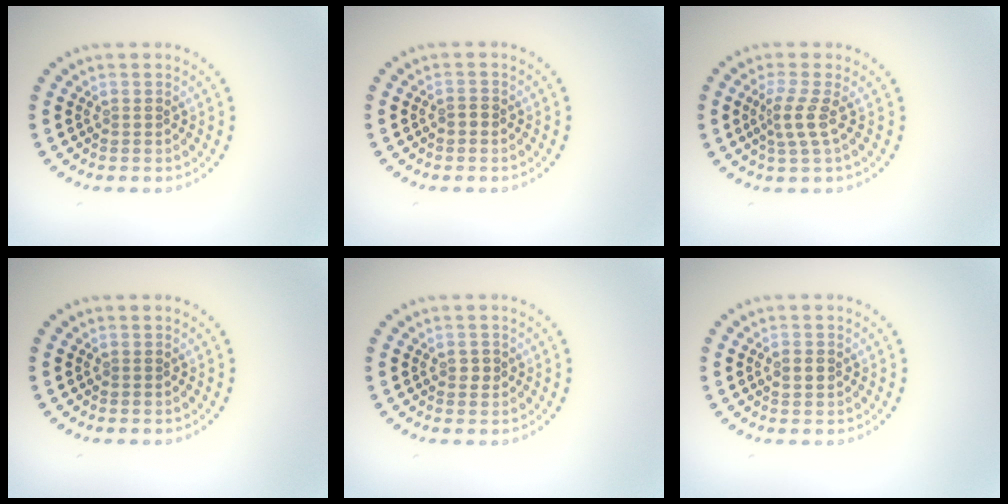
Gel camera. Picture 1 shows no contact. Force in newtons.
{"total": 0.8, "press": 0.8, "slide": 0.1}
{"total": 2.2, "press": 1.5, "slide": 1.7}
{"total": 0.0}
{"total": 1.0, "press": 1.0, "slide": 0.2}
{"total": 1.2, "press": 1.2, "slide": 0.1}